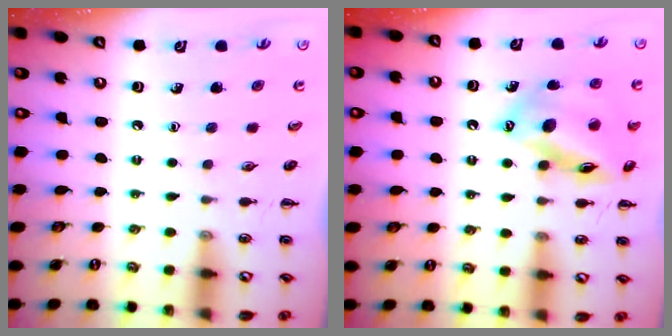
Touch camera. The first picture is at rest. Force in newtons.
{"total": 16.1, "press": 15.9, "slide": 2.7}